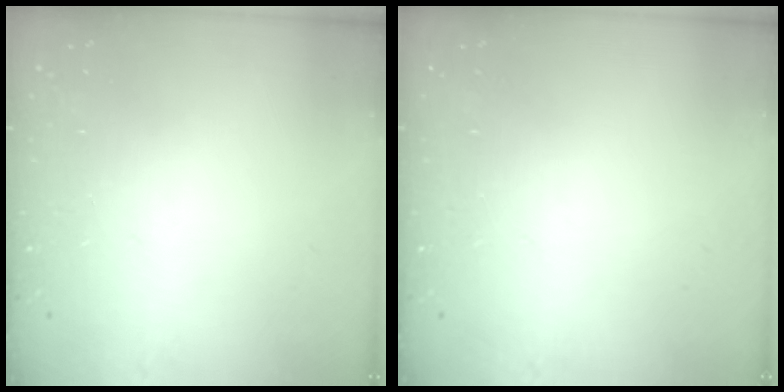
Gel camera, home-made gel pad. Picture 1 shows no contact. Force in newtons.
{"total": 0.0}